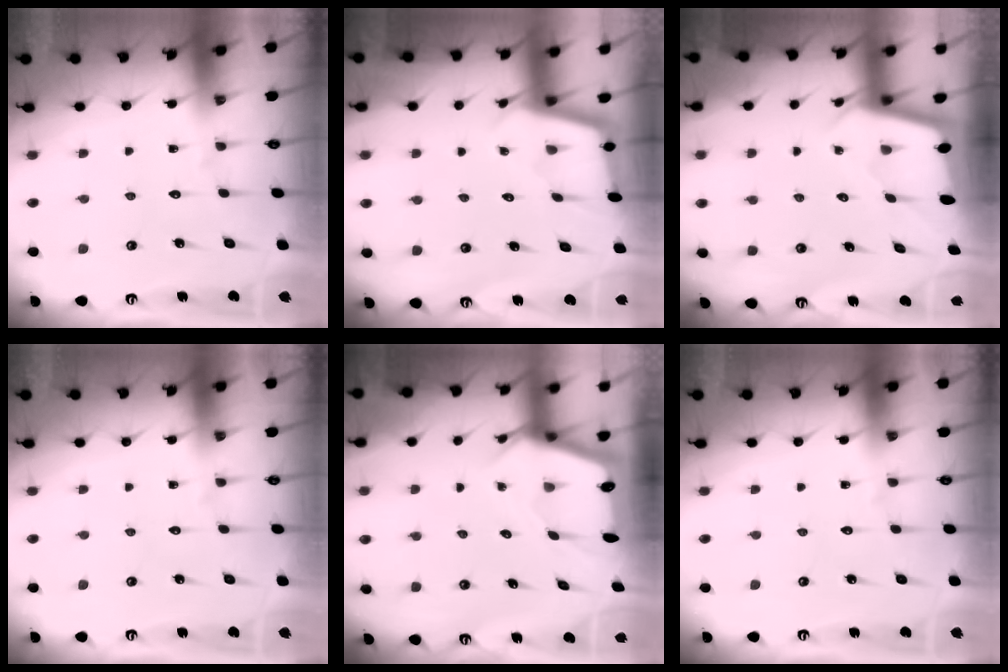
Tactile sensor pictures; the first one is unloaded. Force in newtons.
{"total": 2.3, "press": 2.3, "slide": 0.2}
{"total": 2.0, "press": 2.0, "slide": 0.3}
{"total": 0.0}
{"total": 2.9, "press": 2.9, "slide": 0.2}
{"total": 0.0}